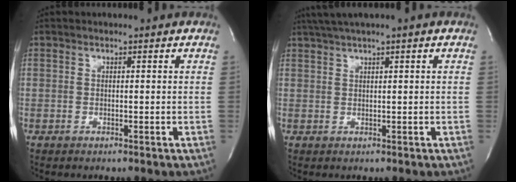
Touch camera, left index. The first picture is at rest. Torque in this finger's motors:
{"motor_torque": [0.48, -0.57, 0.27, 0.15]}